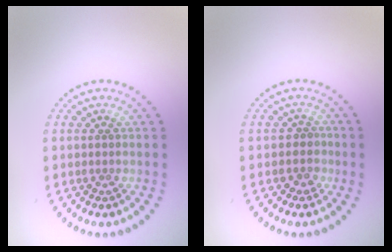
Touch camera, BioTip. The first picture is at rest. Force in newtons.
{"total": 1.6, "press": 1.2, "slide": 1.0}